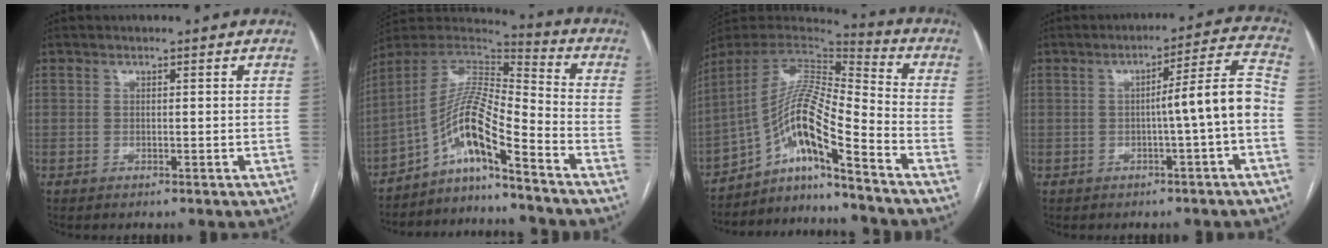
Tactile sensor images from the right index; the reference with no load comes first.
{"total": 11.8, "force": [-7.6, 0.8, 9.1], "torque": [-0.176, 0.018, -0.137]}
{"total": 13.9, "force": [-9.2, -0.1, 10.5], "torque": [-0.194, 0.014, -0.162]}
{"total": 7.8, "force": [-1.8, -0.8, 7.6], "torque": [-0.103, 0.019, -0.024]}